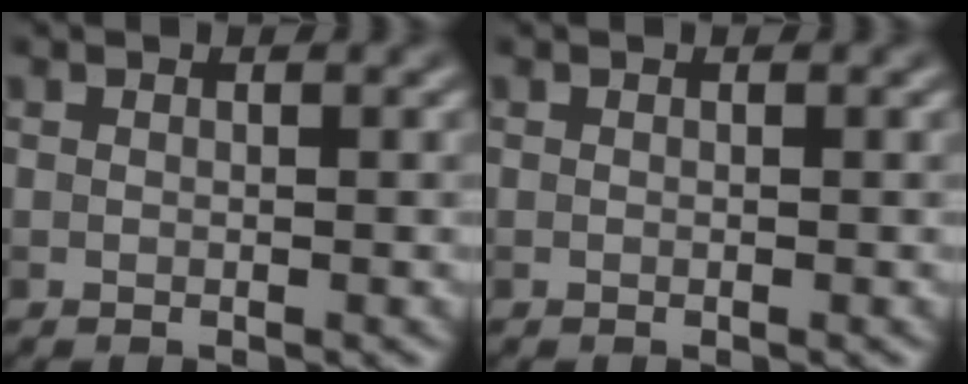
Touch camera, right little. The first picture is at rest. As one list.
[{"total": 0.0}]